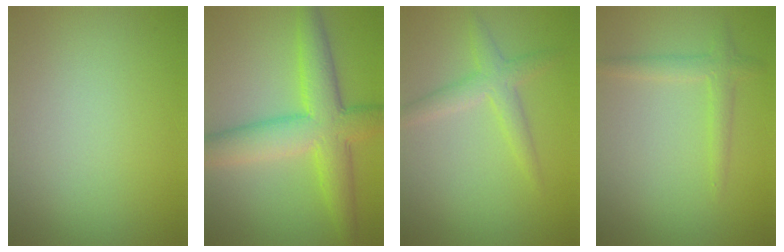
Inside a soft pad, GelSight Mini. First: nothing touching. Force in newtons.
{"total": 7.4, "press": 7.4, "slide": 0.1}
{"total": 2.6, "press": 2.6, "slide": 0.0}
{"total": 1.9, "press": 1.9, "slide": 0.1}